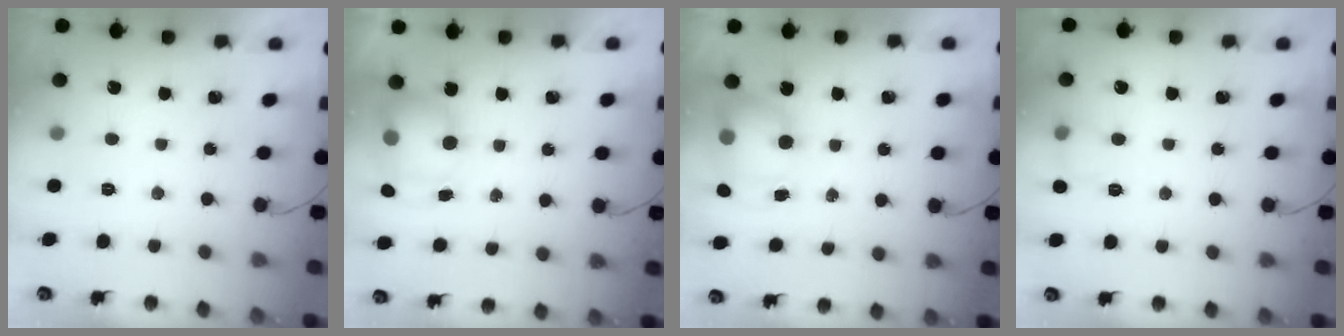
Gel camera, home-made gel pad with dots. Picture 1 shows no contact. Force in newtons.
{"total": 8.3, "press": 7.8, "slide": 2.9}
{"total": 10.5, "press": 8.7, "slide": 6.0}
{"total": 5.4, "press": 5.2, "slide": 1.5}